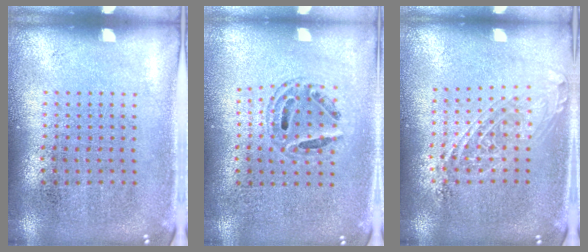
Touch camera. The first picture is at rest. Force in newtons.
{"total": 0.7, "press": 0.7, "slide": 0.1}
{"total": 1.6, "press": 1.3, "slide": 0.8}